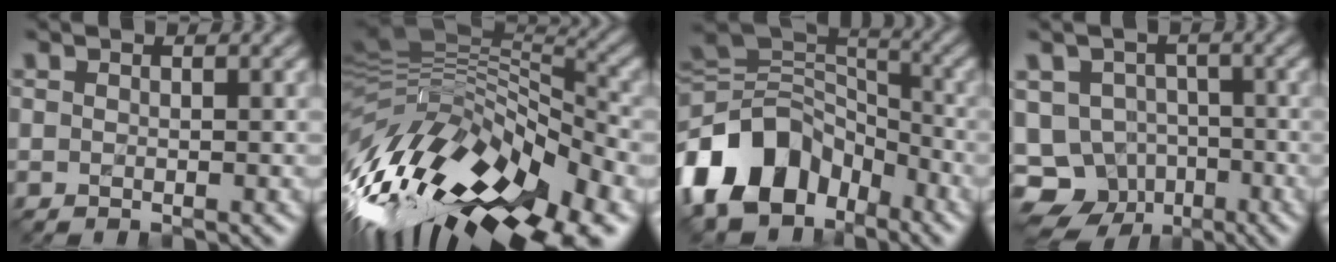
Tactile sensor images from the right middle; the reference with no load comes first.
{"total": 15.8, "force": [-6.0, 7.3, 12.7], "torque": [-0.245, 0.008, -0.097]}
{"total": 12.9, "force": [-6.7, 8.7, 6.7], "torque": [-0.147, 0.007, -0.127]}
{"total": 8.9, "force": [-5.0, 6.9, 2.5], "torque": [-0.038, -0.016, -0.088]}